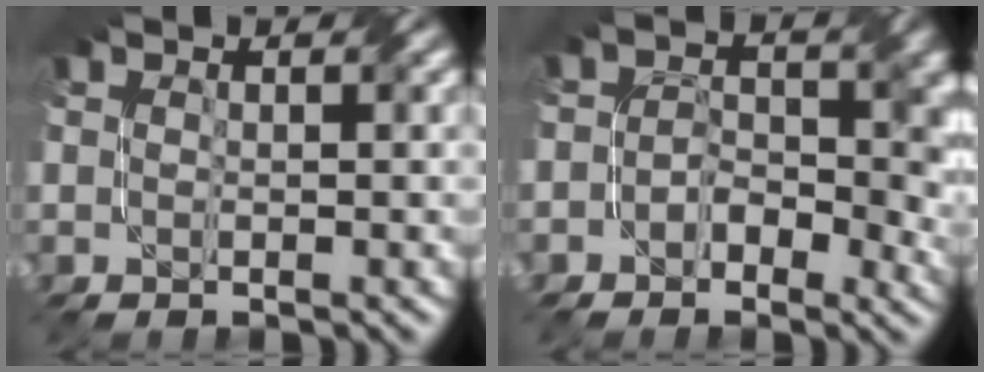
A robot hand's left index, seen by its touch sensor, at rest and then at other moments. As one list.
[{"total": 4.9, "force": [-0.8, 3.4, 3.5], "torque": [-0.038, -0.002, -0.024]}]